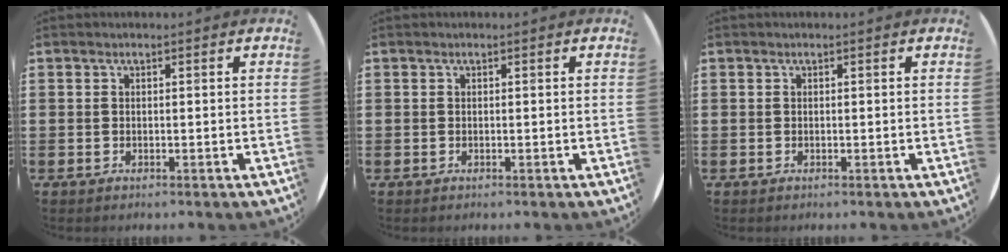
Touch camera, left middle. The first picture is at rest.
{"total": 0.0}
{"total": 0.0}